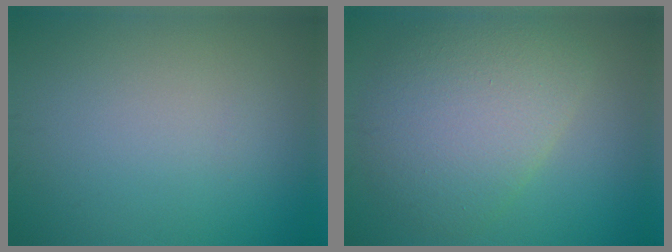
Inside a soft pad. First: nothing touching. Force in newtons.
{"total": 6.8, "press": 6.8, "slide": 0.5}